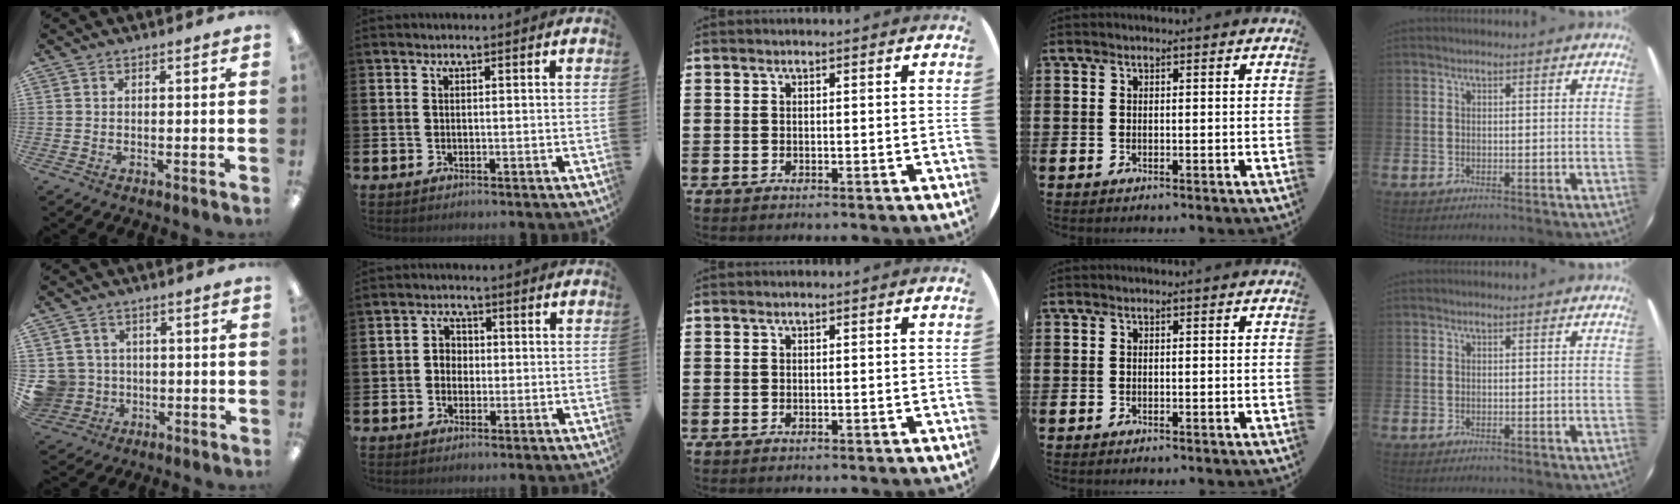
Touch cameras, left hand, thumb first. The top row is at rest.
{"thumb": {"total": 6.8, "force": [0.0, 6.7, 1.0], "torque": [-0.041, 0.009, 0.009]}, "index": {"total": 2.4, "force": [-0.2, 2.3, 0.8], "torque": [-0.007, 0.003, -0.013]}}